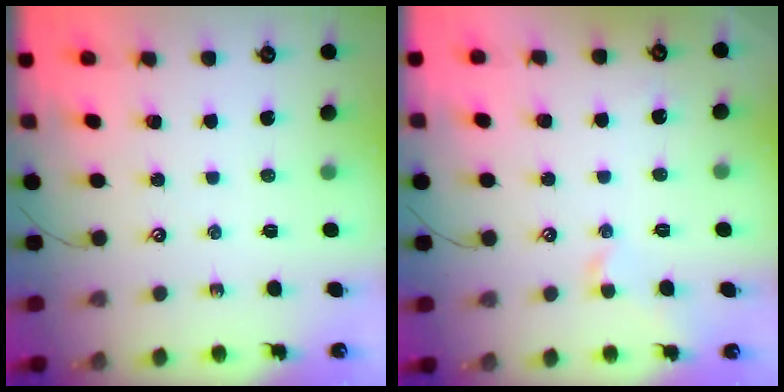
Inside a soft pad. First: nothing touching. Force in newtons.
{"total": 0.7, "press": 0.7, "slide": 0.1}